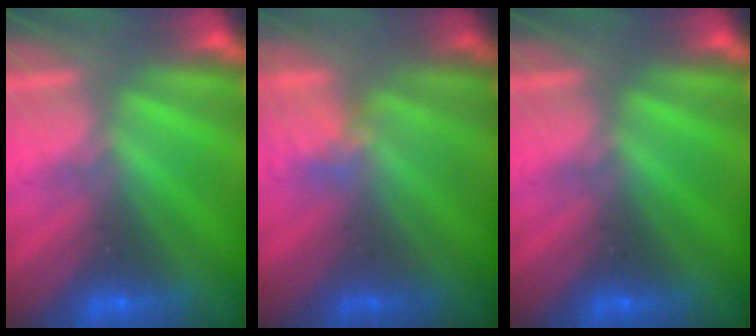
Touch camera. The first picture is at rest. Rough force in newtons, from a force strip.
{"total": 2.3}
{"total": 0.0}